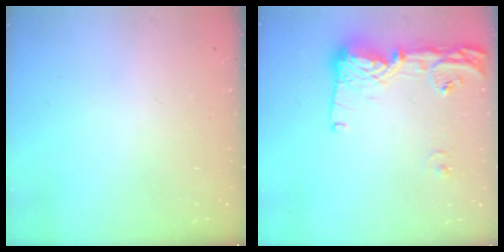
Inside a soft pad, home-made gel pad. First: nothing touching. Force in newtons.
{"total": 14.9, "press": 14.8, "slide": 1.2}